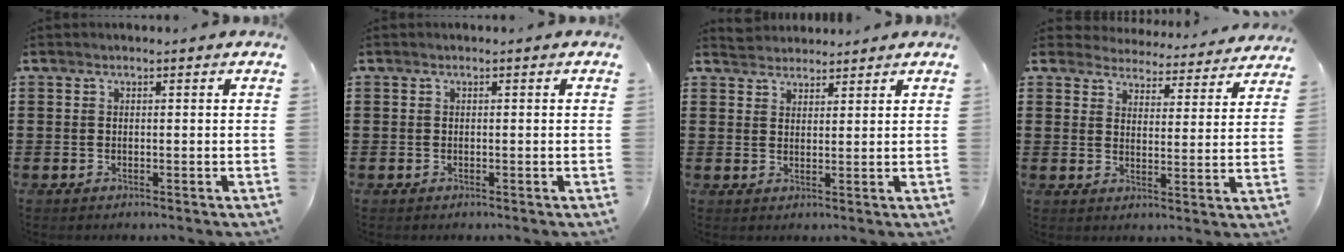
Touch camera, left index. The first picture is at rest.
{"total": 0.0}
{"total": 2.4, "force": [2.3, 0.6, -0.3], "torque": [-0.002, 0.000, 0.046]}
{"total": 4.4, "force": [4.4, 0.2, -0.3], "torque": [-0.013, -0.039, 0.073]}